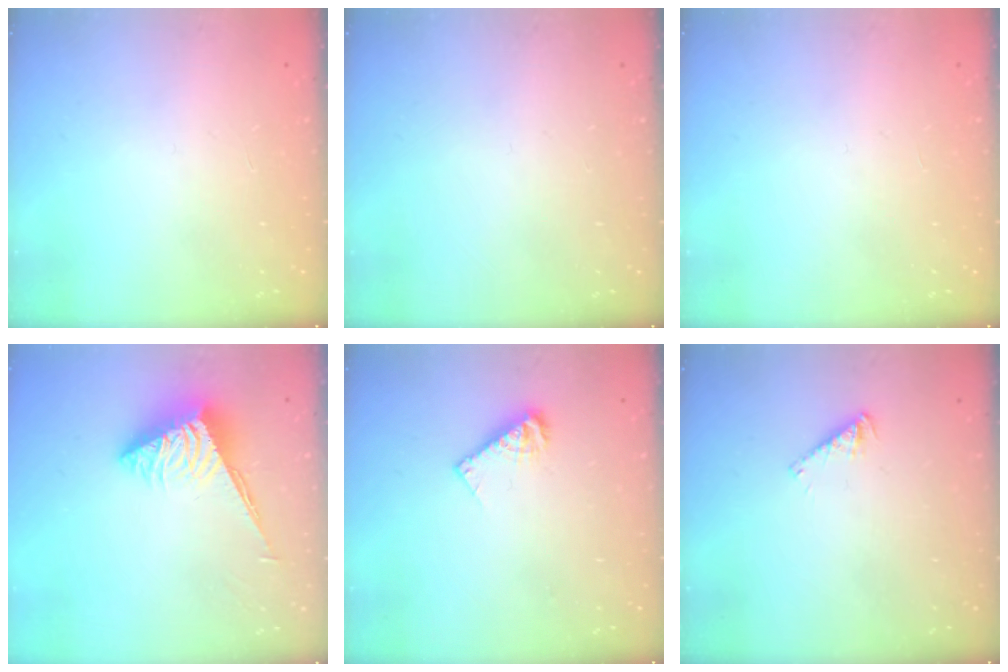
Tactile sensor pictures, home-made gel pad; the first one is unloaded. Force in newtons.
{"total": 0.0}
{"total": 0.0}
{"total": 4.9, "press": 4.9, "slide": 0.2}
{"total": 6.1, "press": 6.1, "slide": 0.4}
{"total": 2.9, "press": 2.9, "slide": 0.1}